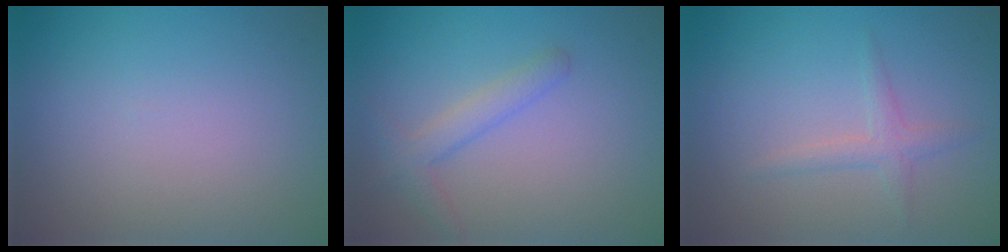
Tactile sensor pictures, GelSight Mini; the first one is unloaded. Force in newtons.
{"total": 2.2, "press": 2.2, "slide": 0.1}
{"total": 1.5, "press": 1.5, "slide": 0.0}